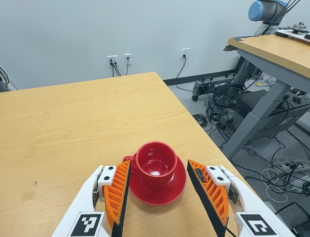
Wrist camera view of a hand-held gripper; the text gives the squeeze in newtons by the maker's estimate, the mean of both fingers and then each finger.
{"total": 0.5, "left": 0.3, "right": 0.8}